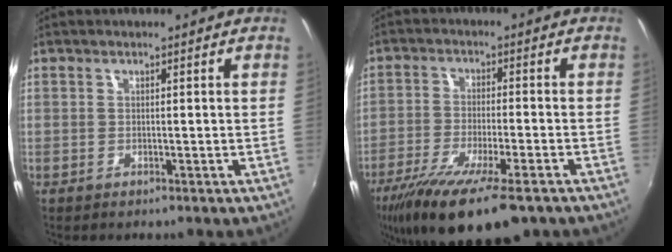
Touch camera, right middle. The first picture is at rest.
{"total": 16.5, "force": [-11.1, 3.8, 11.6], "torque": [-0.227, -0.058, -0.187]}